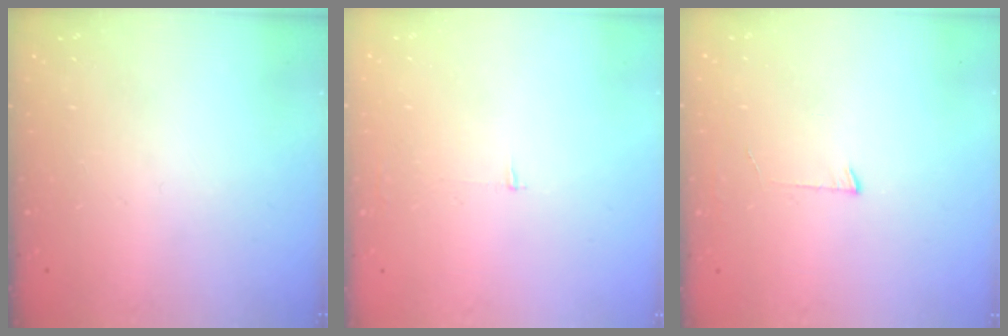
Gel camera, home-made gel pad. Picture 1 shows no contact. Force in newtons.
{"total": 2.5, "press": 2.5, "slide": 0.2}
{"total": 3.0, "press": 3.0, "slide": 0.3}